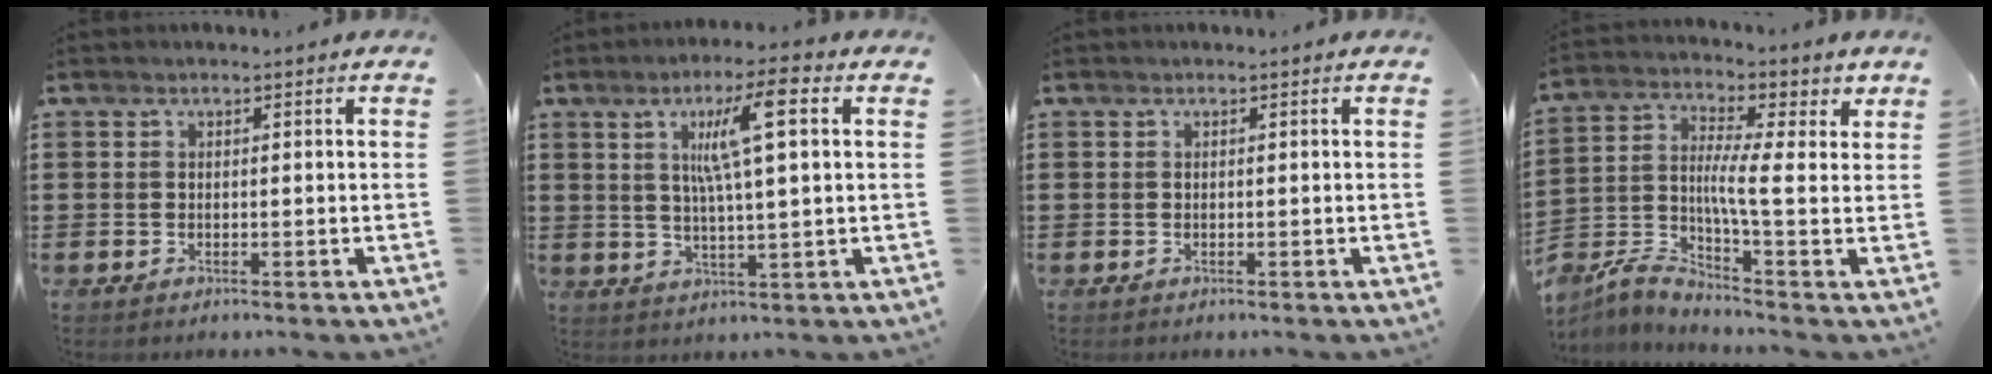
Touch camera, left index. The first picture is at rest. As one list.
[{"total": 9.0, "force": [3.4, 0.8, 8.3], "torque": [-0.159, 0.003, 0.050]}, {"total": 0.0}, {"total": 5.6, "force": [0.0, 1.6, 5.3], "torque": [-0.110, -0.015, -0.008]}]